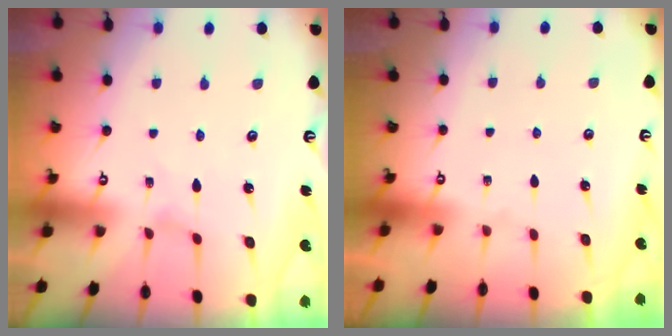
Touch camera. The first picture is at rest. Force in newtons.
{"total": 0.0}